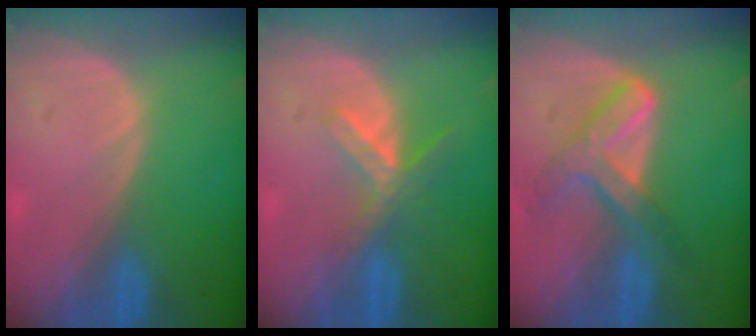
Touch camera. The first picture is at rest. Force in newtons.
{"total": 5.5, "press": 4.9, "slide": 2.6}
{"total": 7.3, "press": 6.1, "slide": 3.9}